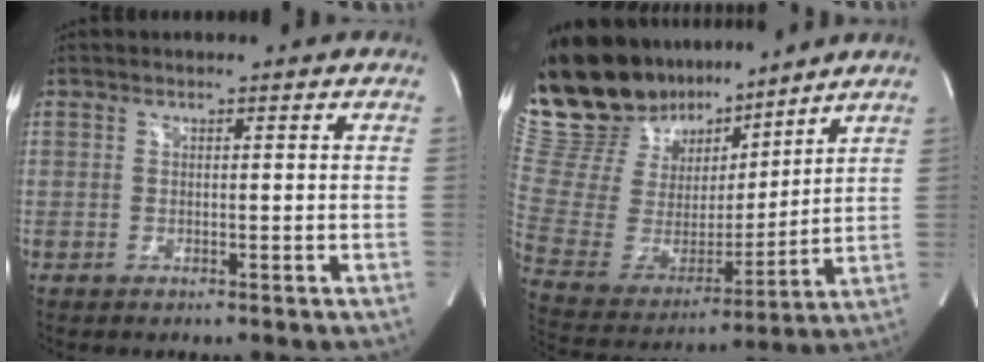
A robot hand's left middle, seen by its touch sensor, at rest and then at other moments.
{"total": 21.0, "force": [18.6, 6.4, 7.4], "torque": [-0.142, 0.007, 0.335]}